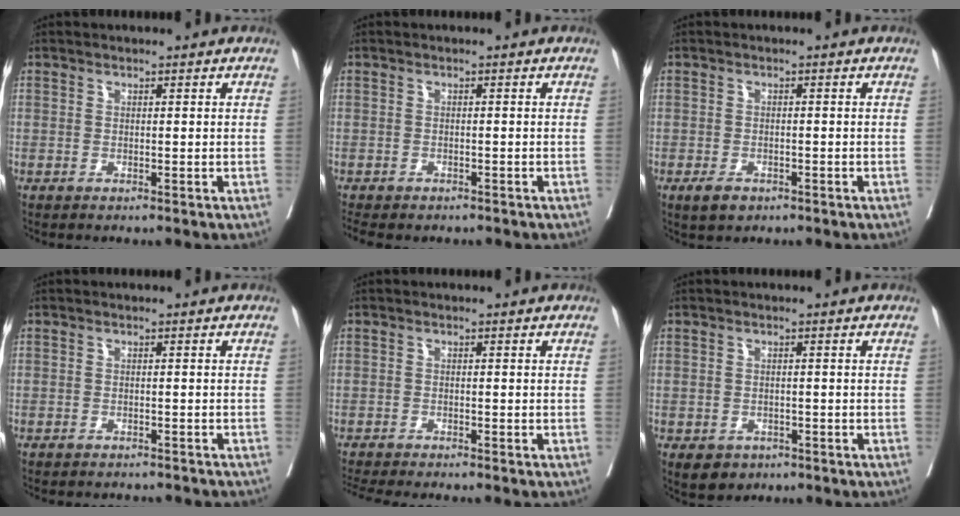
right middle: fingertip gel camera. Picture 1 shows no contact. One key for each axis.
{"total": 5.6, "fx": -4.7, "fy": 2.0, "fz": 2.3, "tx": -0.036, "ty": -0.003, "tz": -0.063}
{"total": 2.6, "fx": -1.6, "fy": 1.4, "fz": 1.5, "tx": -0.031, "ty": -0.003, "tz": -0.020}
{"total": 7.6, "fx": -7.2, "fy": 1.5, "fz": 2.0, "tx": -0.019, "ty": -0.006, "tz": -0.082}
{"total": 7.3, "fx": -6.6, "fy": -0.1, "fz": 3.1, "tx": -0.037, "ty": -0.014, "tz": -0.104}
{"total": 3.7, "fx": -2.2, "fy": 2.8, "fz": 1.0, "tx": -0.011, "ty": 0.001, "tz": -0.027}